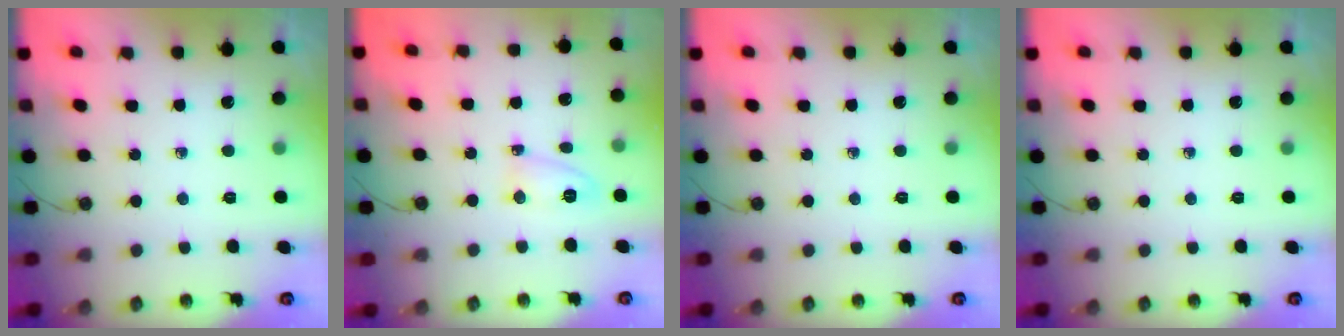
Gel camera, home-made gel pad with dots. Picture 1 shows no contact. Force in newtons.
{"total": 4.4, "press": 4.3, "slide": 0.8}
{"total": 0.0}
{"total": 0.0}